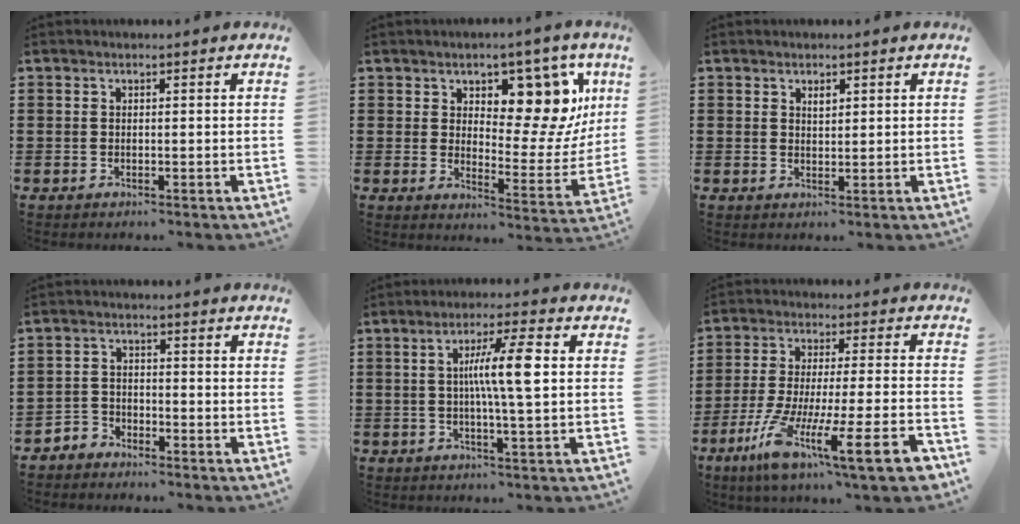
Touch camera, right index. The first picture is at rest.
{"total": 10.1, "force": [5.7, 5.4, 6.4], "torque": [-0.092, -0.037, 0.095]}
{"total": 1.5, "force": [0.9, 0.7, 0.9], "torque": [-0.019, 0.003, 0.017]}
{"total": 2.6, "force": [-2.4, 1.0, 0.0], "torque": [-0.010, 0.004, -0.053]}
{"total": 8.1, "force": [0.9, 0.3, 8.0], "torque": [-0.149, 0.000, 0.006]}
{"total": 15.8, "force": [-9.6, 1.8, 12.4], "torque": [-0.222, 0.018, -0.162]}